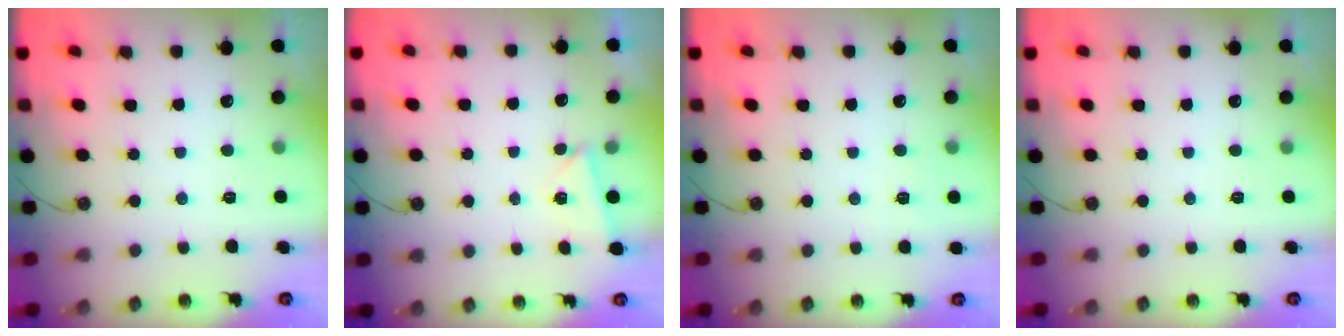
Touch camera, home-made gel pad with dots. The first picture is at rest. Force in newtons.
{"total": 1.8, "press": 1.4, "slide": 1.2}
{"total": 3.3, "press": 2.1, "slide": 2.5}
{"total": 0.0}